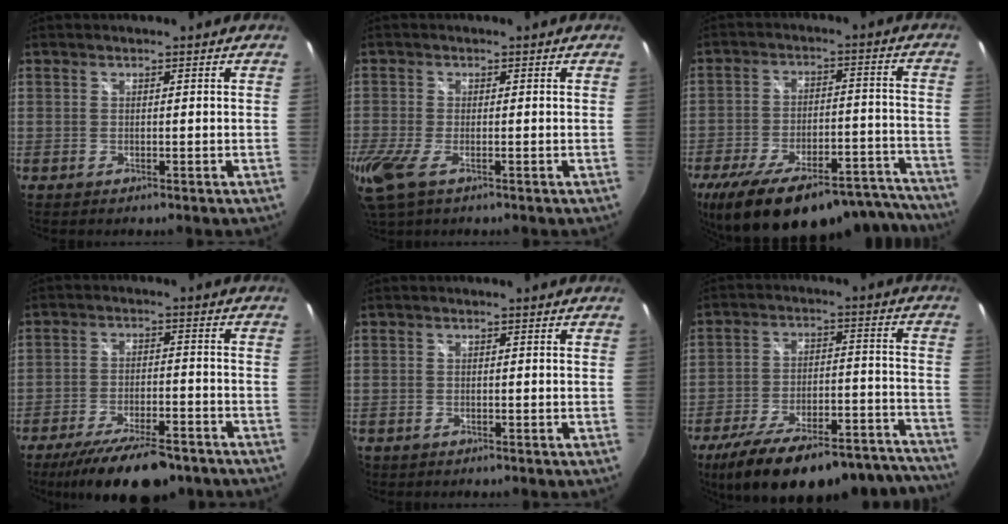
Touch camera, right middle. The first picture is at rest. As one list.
[{"total": 7.6, "force": [-3.7, 2.9, 5.9], "torque": [-0.137, -0.031, -0.070]}, {"total": 29.9, "force": [-24.9, 8.5, 14.3], "torque": [-0.230, -0.004, -0.334]}, {"total": 15.6, "force": [-12.0, 4.7, 8.8], "torque": [-0.171, -0.030, -0.182]}, {"total": 1.3, "force": [-0.9, 1.0, 0.2], "torque": [-0.009, -0.004, -0.015]}, {"total": 29.4, "force": [-25.3, 7.5, 12.8], "torque": [-0.209, -0.005, -0.339]}]